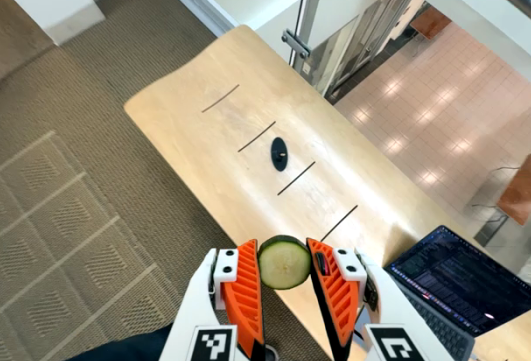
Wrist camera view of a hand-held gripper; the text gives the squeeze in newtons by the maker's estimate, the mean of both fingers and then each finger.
{"total": 7.9, "left": 8.1, "right": 7.7}